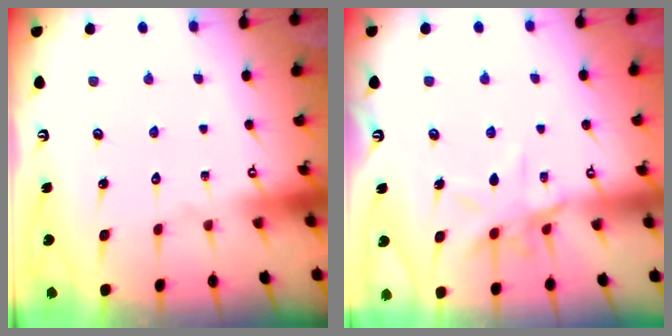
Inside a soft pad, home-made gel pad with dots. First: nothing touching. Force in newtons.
{"total": 9.0, "press": 9.0, "slide": 0.9}